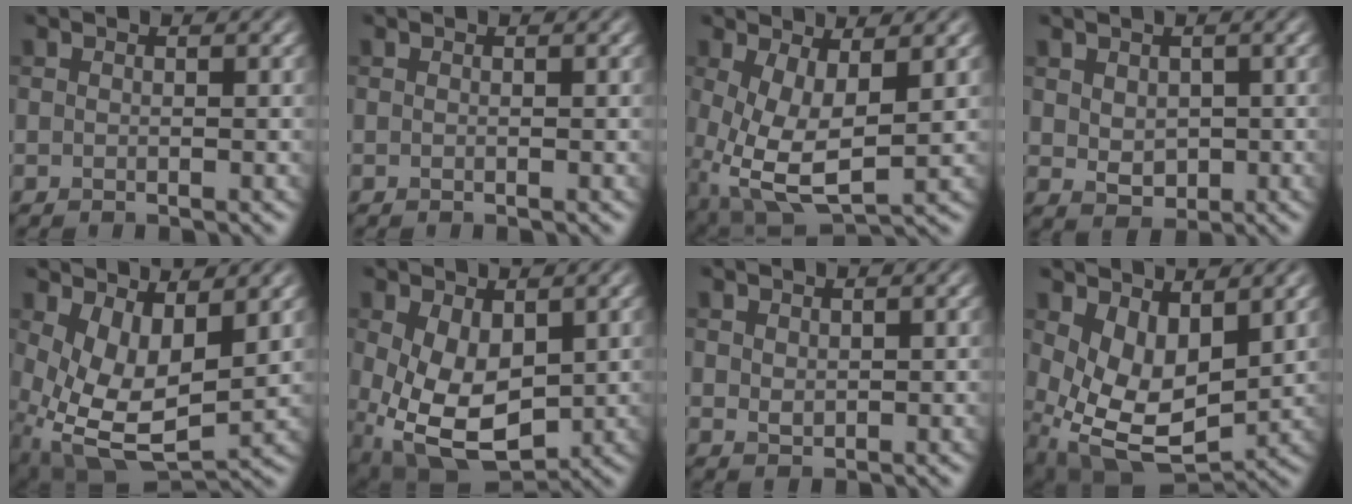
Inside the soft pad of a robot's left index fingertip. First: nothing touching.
{"total": 0.0}
{"total": 7.6, "force": [-0.7, 3.6, 6.6], "torque": [-0.151, -0.017, -0.005]}
{"total": 2.2, "force": [0.4, 1.7, 1.3], "torque": [-0.026, -0.006, 0.011]}
{"total": 8.4, "force": [0.5, 4.6, 7.0], "torque": [-0.143, -0.019, 0.016]}
{"total": 8.4, "force": [-0.7, 5.1, 6.6], "torque": [-0.145, -0.020, -0.004]}
{"total": 1.1, "force": [0.4, 0.8, 0.5], "torque": [-0.010, -0.003, 0.013]}
{"total": 7.7, "force": [1.4, 4.7, 6.0], "torque": [-0.118, -0.020, 0.030]}